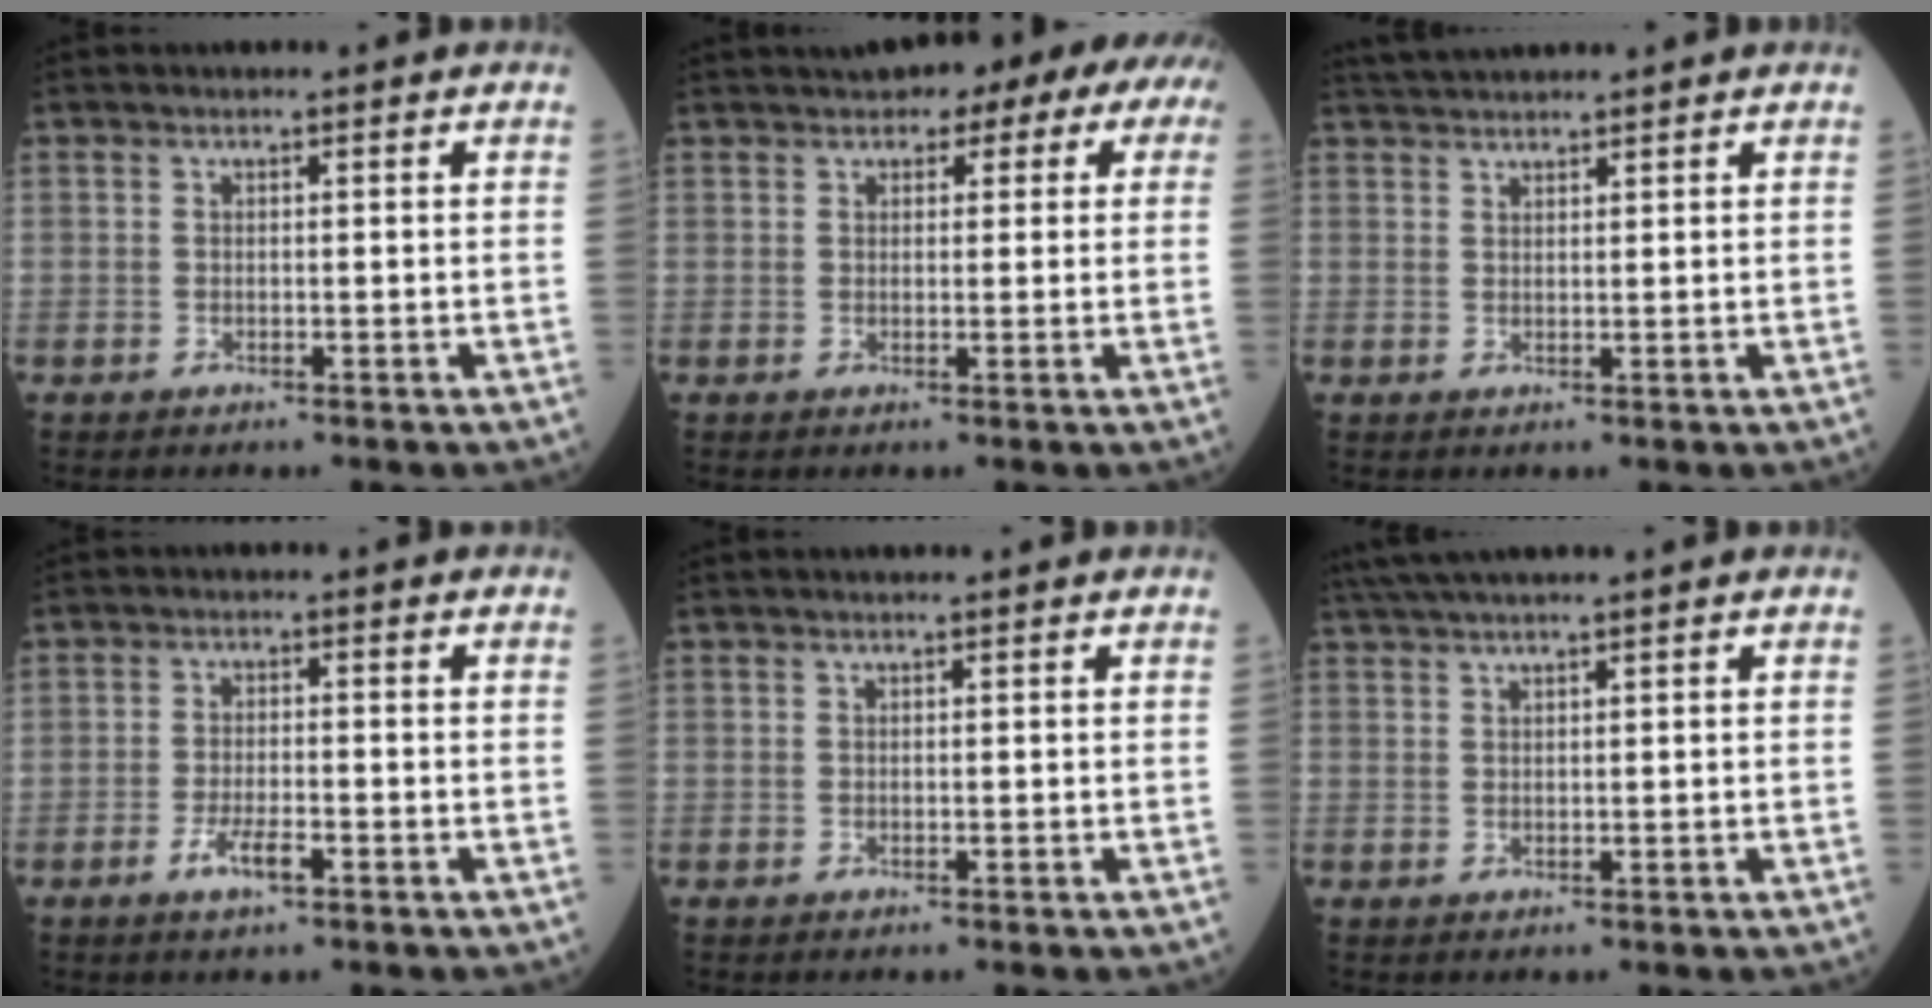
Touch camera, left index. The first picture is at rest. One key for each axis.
{"total": 10.1, "fx": 5.5, "fy": 4.0, "fz": 7.4, "tx": -0.089, "ty": 0.049, "tz": 0.061}
{"total": 3.7, "fx": 3.5, "fy": -0.1, "fz": 1.0, "tx": -0.022, "ty": 0.029, "tz": 0.069}
{"total": 3.6, "fx": -2.1, "fy": 0.8, "fz": 2.8, "tx": -0.059, "ty": -0.002, "tz": -0.039}
{"total": 0.0}
{"total": 3.6, "fx": 2.8, "fy": -0.9, "fz": 2.0, "tx": -0.046, "ty": 0.021, "tz": 0.061}